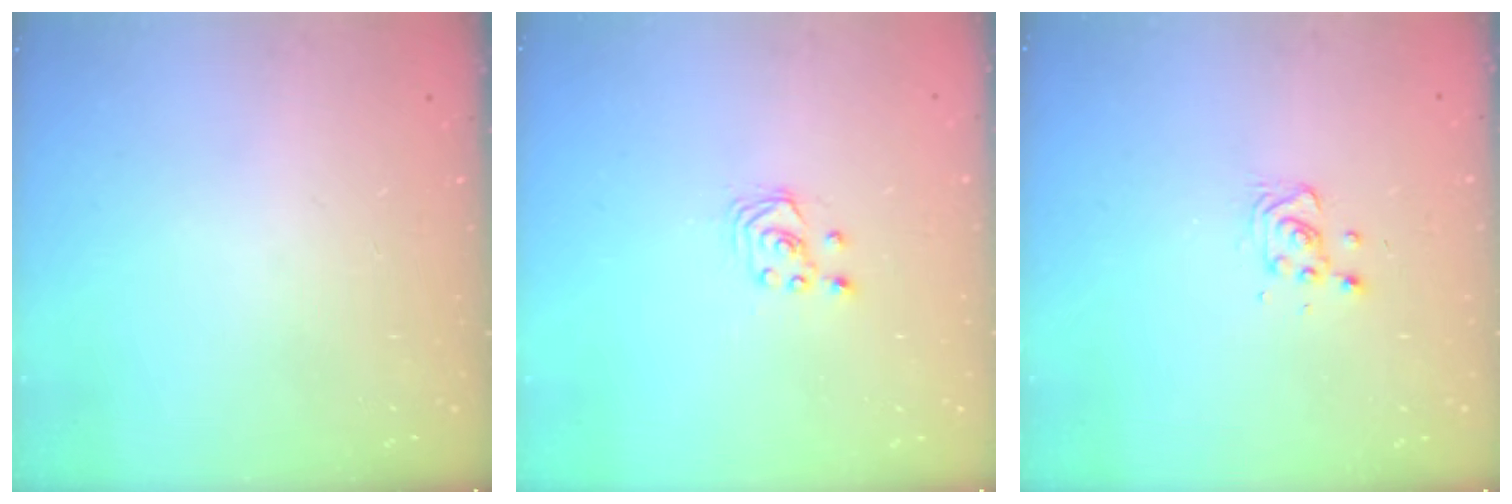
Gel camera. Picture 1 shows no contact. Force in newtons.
{"total": 2.1, "press": 2.1, "slide": 0.3}
{"total": 5.4, "press": 5.3, "slide": 1.2}